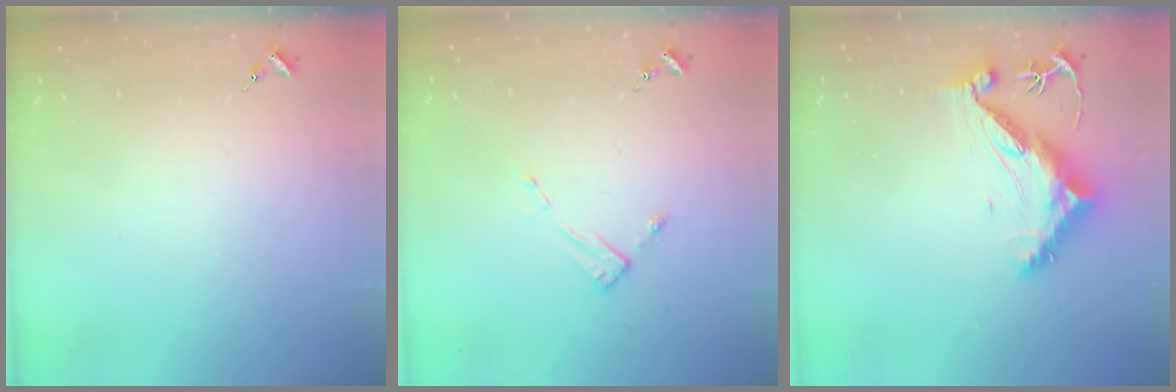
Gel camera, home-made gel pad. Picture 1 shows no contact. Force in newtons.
{"total": 2.6, "press": 2.6, "slide": 0.3}
{"total": 12.9, "press": 12.8, "slide": 0.9}